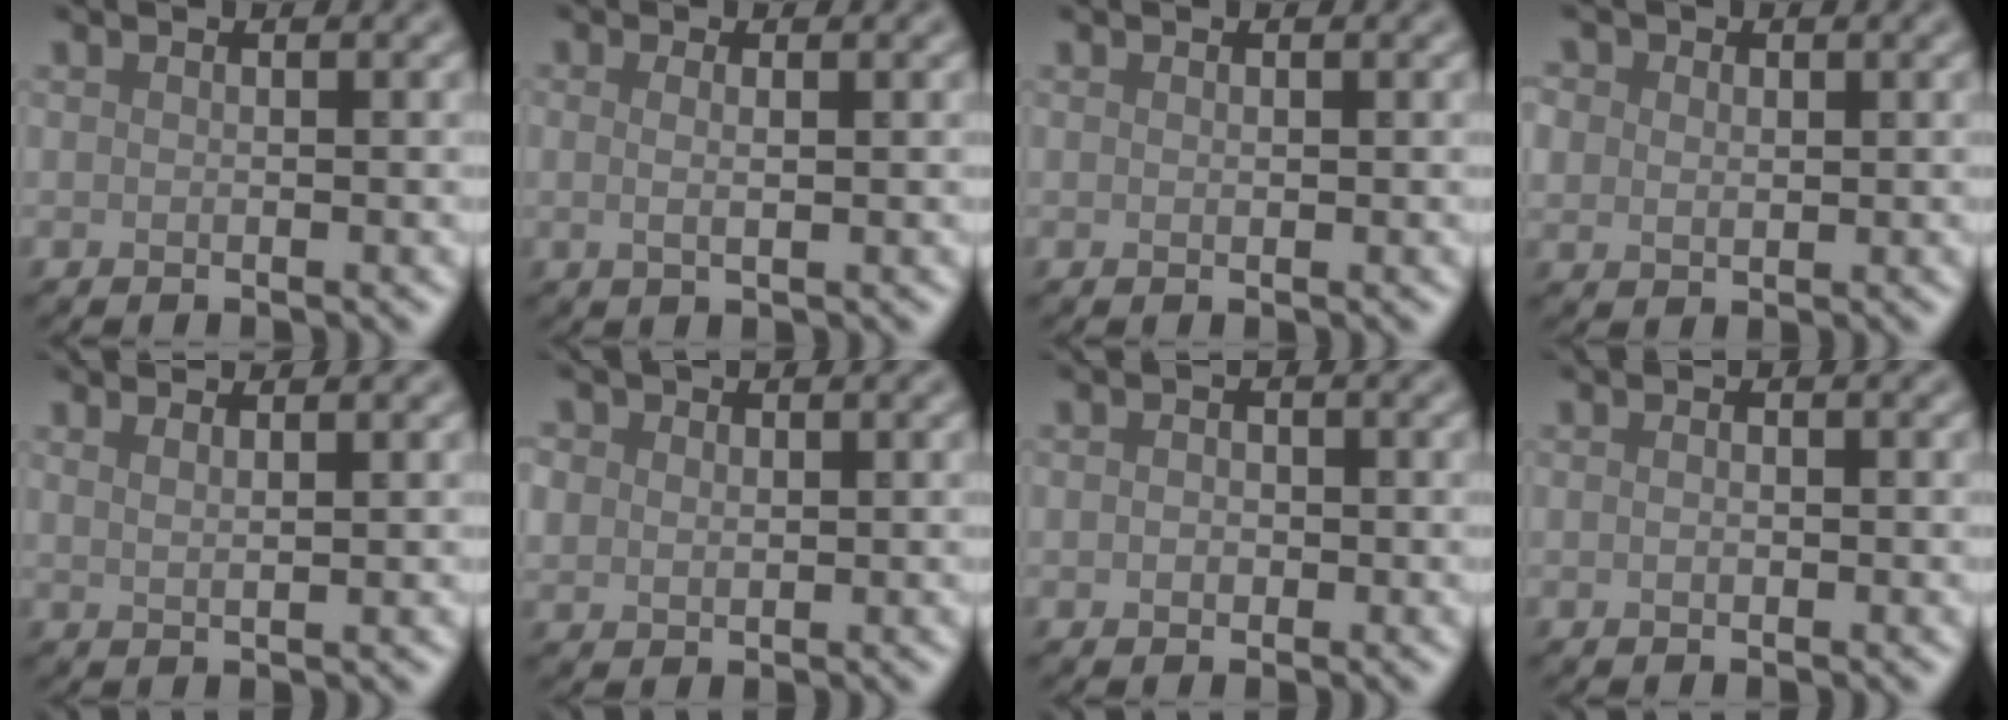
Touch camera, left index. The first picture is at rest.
{"total": 1.5, "force": [0.4, 0.5, 1.4], "torque": [-0.017, -0.006, -0.003]}
{"total": 0.0}
{"total": 3.6, "force": [1.5, 2.8, 1.6], "torque": [-0.041, 0.013, 0.018]}
{"total": 1.9, "force": [1.3, 0.7, 1.2], "torque": [-0.004, 0.001, 0.005]}
{"total": 2.9, "force": [1.2, 2.3, 1.2], "torque": [-0.036, 0.010, 0.021]}
{"total": 1.2, "force": [-0.1, 1.0, 0.7], "torque": [-0.008, -0.001, -0.005]}
{"total": 0.8, "force": [-0.1, 0.5, 0.6], "torque": [-0.009, -0.004, 0.000]}